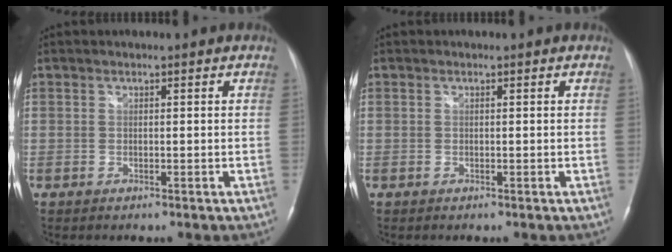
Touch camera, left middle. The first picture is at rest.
{"total": 0.0}